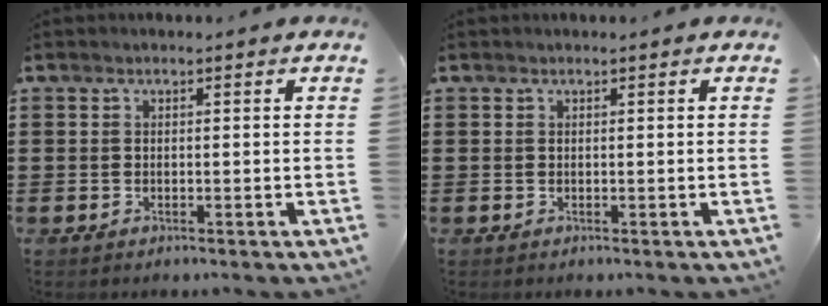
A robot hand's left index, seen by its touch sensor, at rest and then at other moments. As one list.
[{"total": 0.0}]